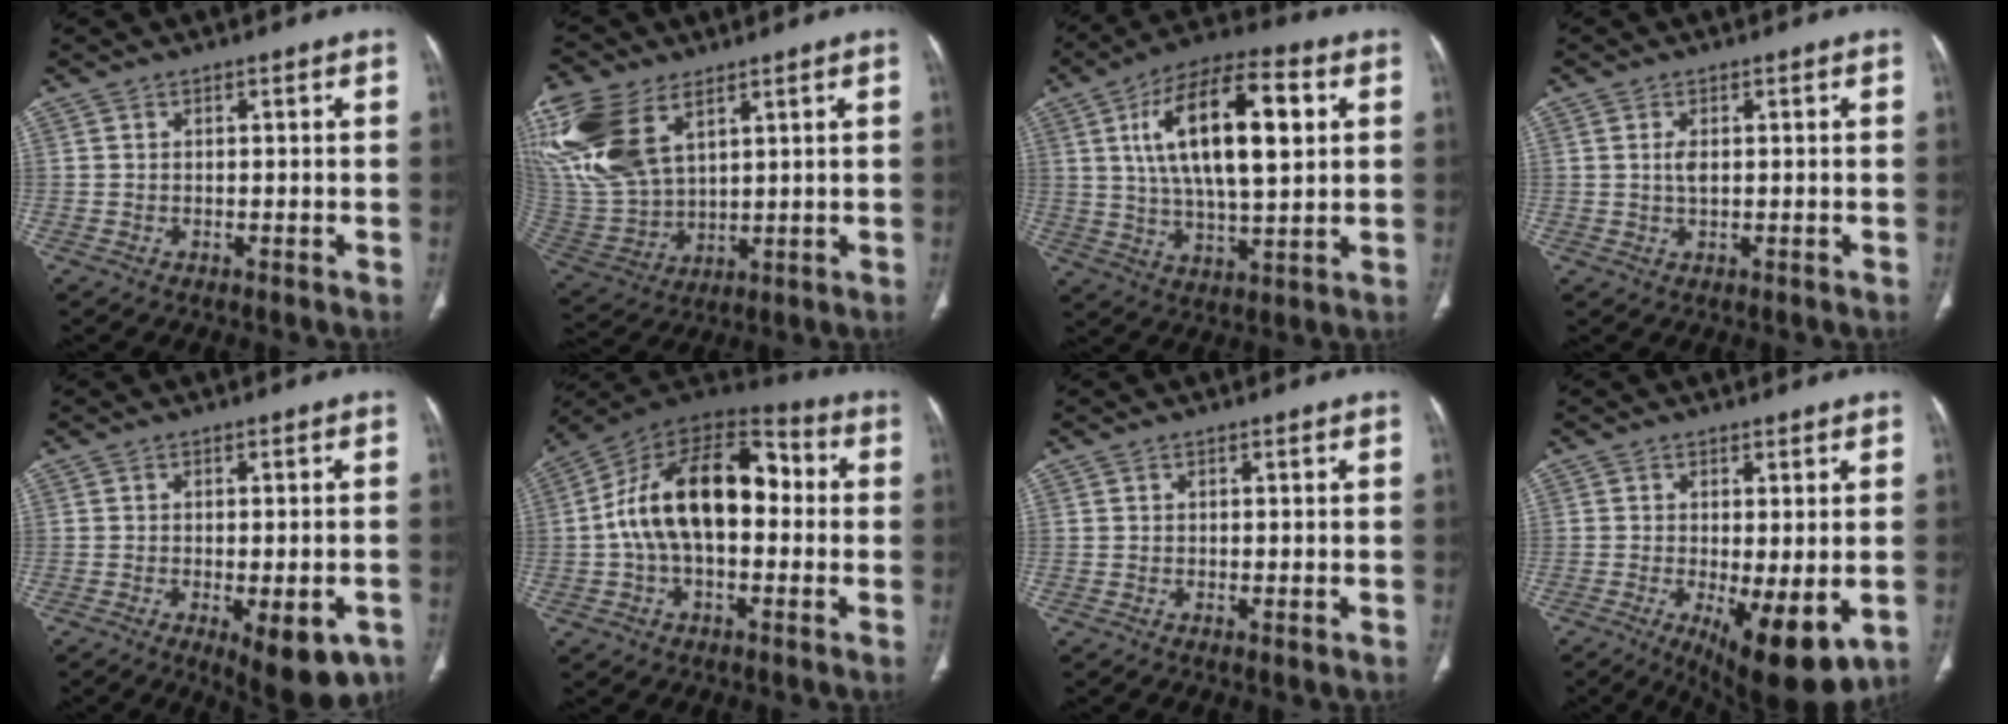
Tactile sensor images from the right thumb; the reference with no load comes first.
{"total": 22.5, "force": [10.3, 13.0, 15.2], "torque": [-0.364, -0.011, 0.214]}
{"total": 20.3, "force": [5.1, 8.1, 17.9], "torque": [-0.298, 0.005, 0.083]}
{"total": 2.0, "force": [0.3, 0.9, 1.7], "torque": [-0.037, -0.001, 0.008]}
{"total": 10.6, "force": [-5.0, 4.2, 8.4], "torque": [-0.098, 0.004, -0.060]}
{"total": 19.7, "force": [0.4, 11.4, 16.1], "torque": [-0.262, 0.048, -0.001]}
{"total": 0.8, "force": [-0.2, 0.2, 0.7], "torque": [-0.019, -0.005, -0.004]}
{"total": 12.3, "force": [-3.5, 4.1, 11.0], "torque": [-0.163, -0.026, -0.042]}